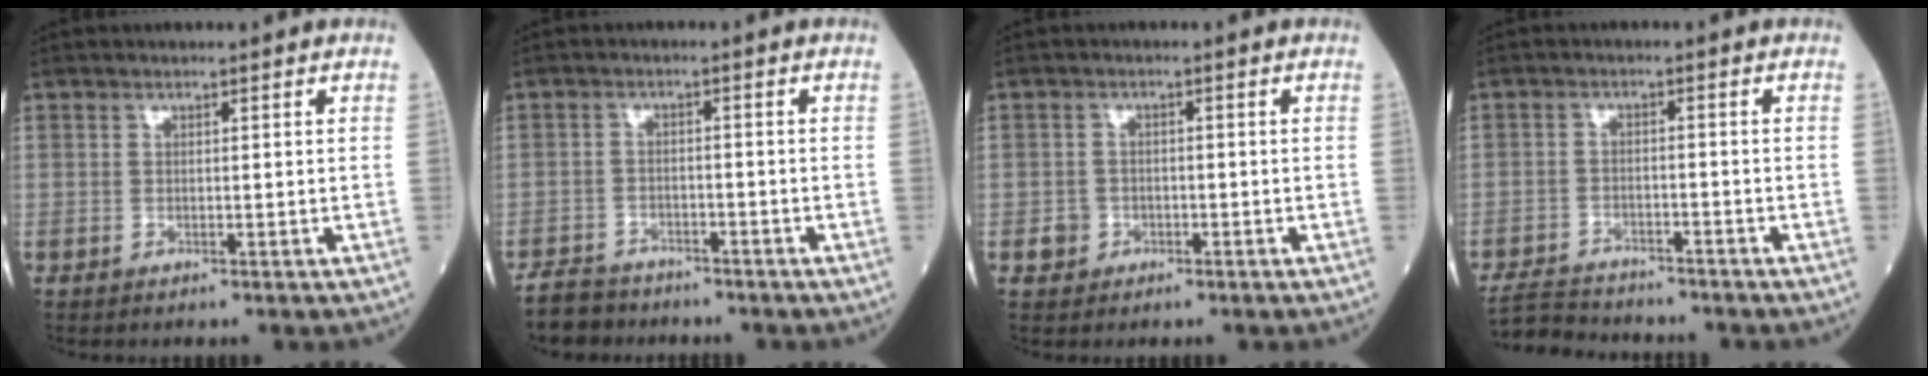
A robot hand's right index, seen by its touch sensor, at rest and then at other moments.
{"total": 5.7, "force": [-5.1, 2.5, 0.5], "torque": [-0.014, -0.008, -0.089]}
{"total": 2.2, "force": [-0.9, 2.0, 0.3], "torque": [-0.002, 0.009, -0.013]}
{"total": 7.5, "force": [-7.2, 1.4, 1.3], "torque": [-0.028, -0.009, -0.117]}